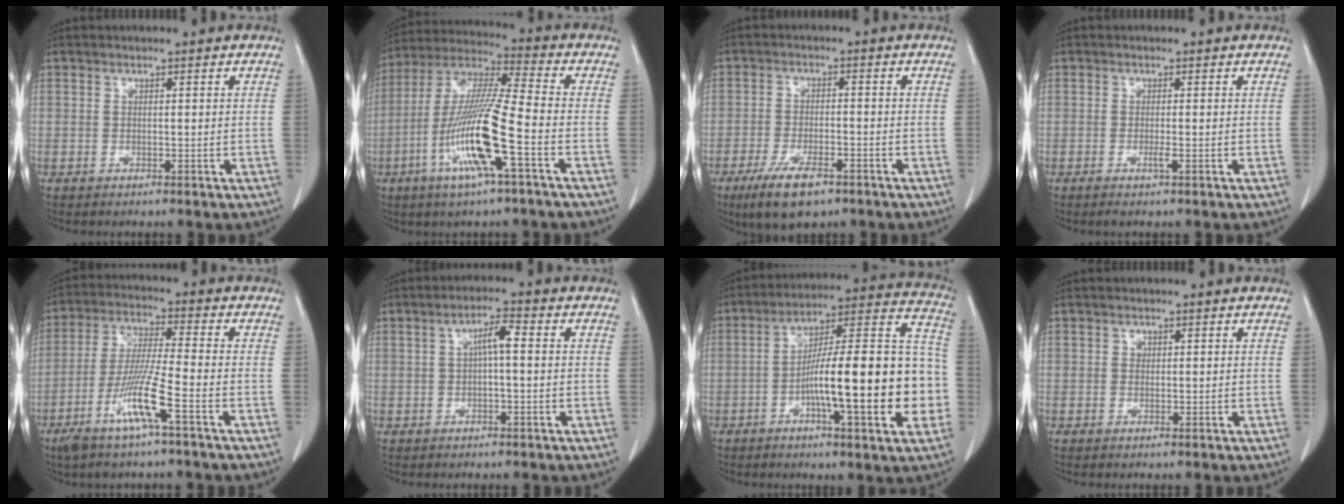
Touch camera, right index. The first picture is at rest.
{"total": 15.8, "force": [-5.4, 0.7, 14.8], "torque": [-0.303, -0.011, -0.107]}
{"total": 8.8, "force": [-5.4, 3.0, 6.1], "torque": [-0.118, -0.012, -0.090]}
{"total": 1.4, "force": [-0.6, 0.2, 1.3], "torque": [-0.025, -0.001, -0.011]}
{"total": 11.0, "force": [-5.2, -0.2, 9.7], "torque": [-0.196, -0.019, -0.106]}
{"total": 4.1, "force": [0.5, 1.0, 3.9], "torque": [-0.073, 0.014, 0.007]}
{"total": 22.7, "force": [-5.0, 3.6, 21.9], "torque": [-0.273, 0.028, -0.074]}
{"total": 1.0, "force": [0.1, 0.8, 0.4], "torque": [-0.012, 0.007, 0.005]}